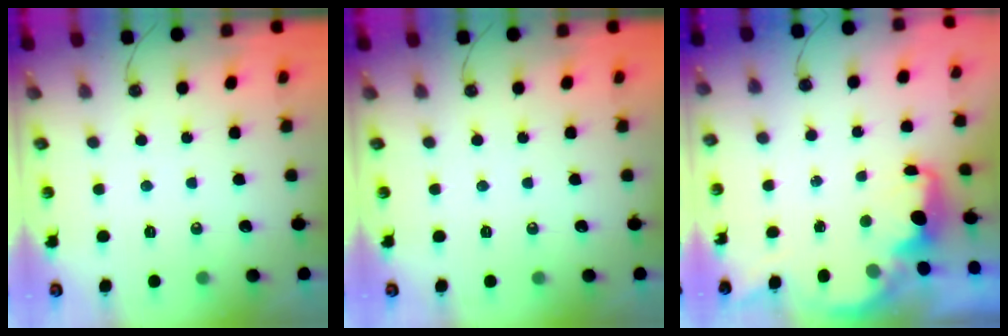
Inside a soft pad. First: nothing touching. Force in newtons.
{"total": 0.0}
{"total": 2.4, "press": 2.2, "slide": 0.8}